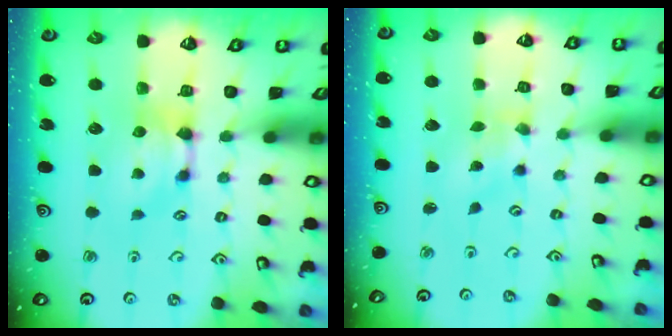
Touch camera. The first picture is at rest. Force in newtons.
{"total": 2.9, "press": 2.8, "slide": 1.0}